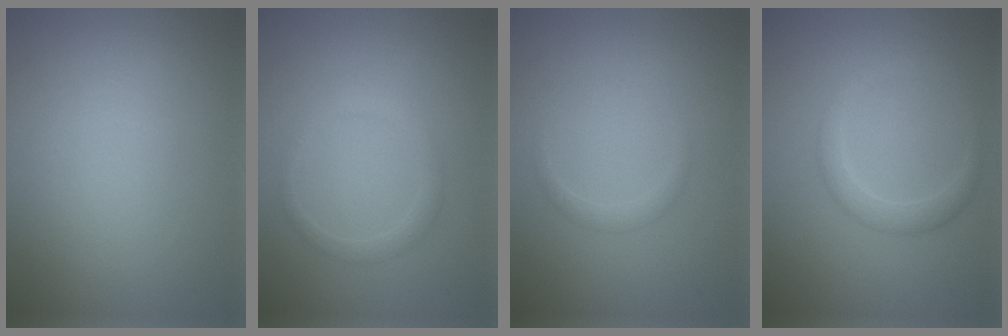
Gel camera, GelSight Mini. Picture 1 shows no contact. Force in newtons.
{"total": 1.4, "press": 1.4, "slide": 0.2}
{"total": 1.0, "press": 1.0, "slide": 0.1}
{"total": 2.1, "press": 2.1, "slide": 0.1}